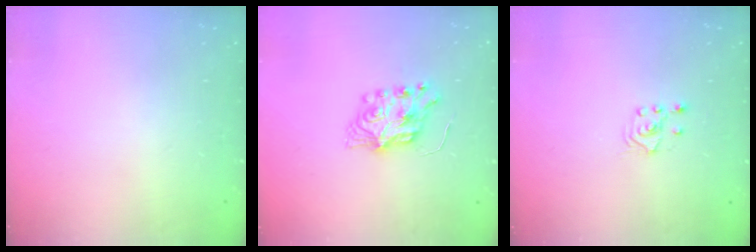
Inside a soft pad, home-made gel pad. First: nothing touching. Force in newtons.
{"total": 7.3, "press": 7.3, "slide": 0.3}
{"total": 2.6, "press": 2.4, "slide": 0.8}